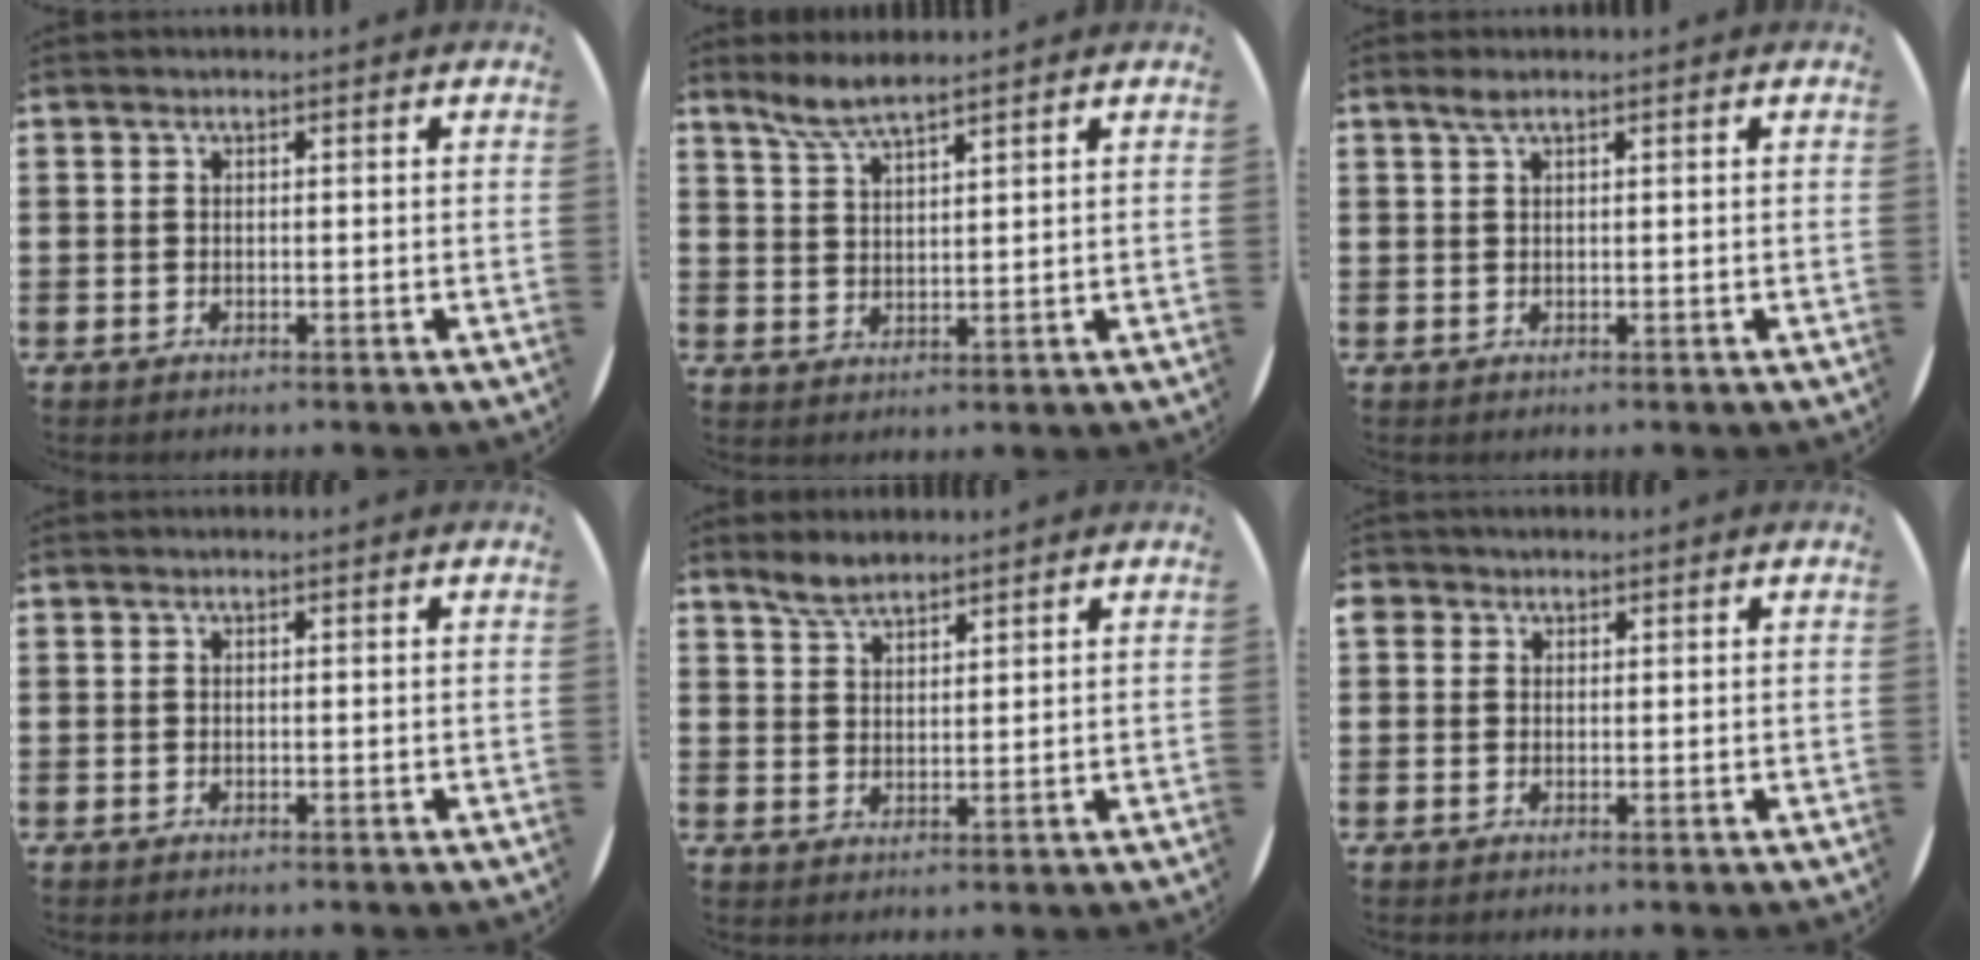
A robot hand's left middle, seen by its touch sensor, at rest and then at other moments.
{"total": 4.2, "force": [3.8, 0.4, 1.8], "torque": [-0.044, -0.004, 0.068]}
{"total": 1.1, "force": [0.7, 0.1, 0.8], "torque": [-0.016, 0.003, 0.013]}
{"total": 0.0}
{"total": 3.4, "force": [3.1, 1.1, 0.9], "torque": [-0.025, 0.000, 0.059]}
{"total": 1.2, "force": [0.8, 0.9, 0.1], "torque": [0.005, 0.001, 0.014]}